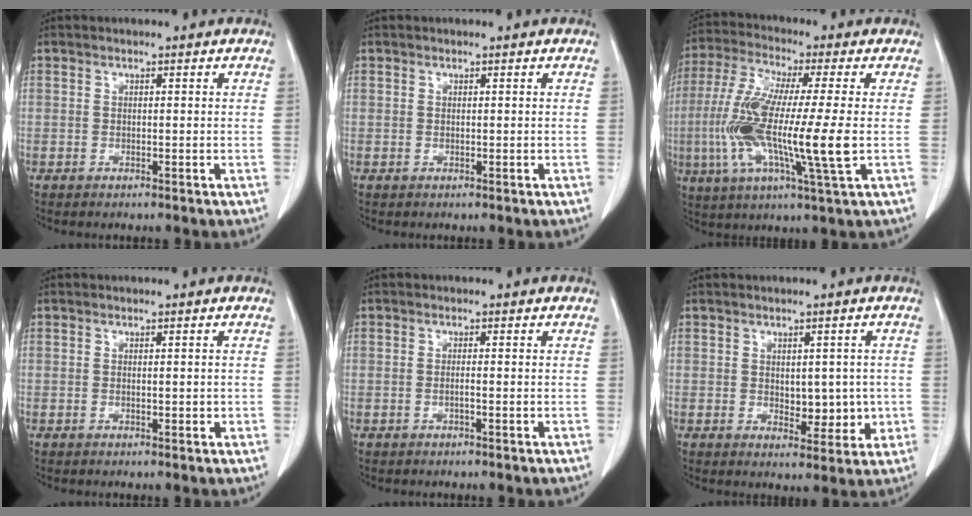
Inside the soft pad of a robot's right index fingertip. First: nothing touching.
{"total": 0.0}
{"total": 16.9, "force": [-2.2, 1.1, 16.7], "torque": [-0.339, -0.018, -0.047]}
{"total": 1.4, "force": [-0.2, 0.6, 1.3], "torque": [-0.025, 0.003, 0.003]}
{"total": 1.2, "force": [-0.3, 0.2, 1.1], "torque": [-0.021, 0.002, -0.004]}
{"total": 6.1, "force": [-0.2, 3.4, 5.1], "torque": [-0.060, 0.004, 0.010]}